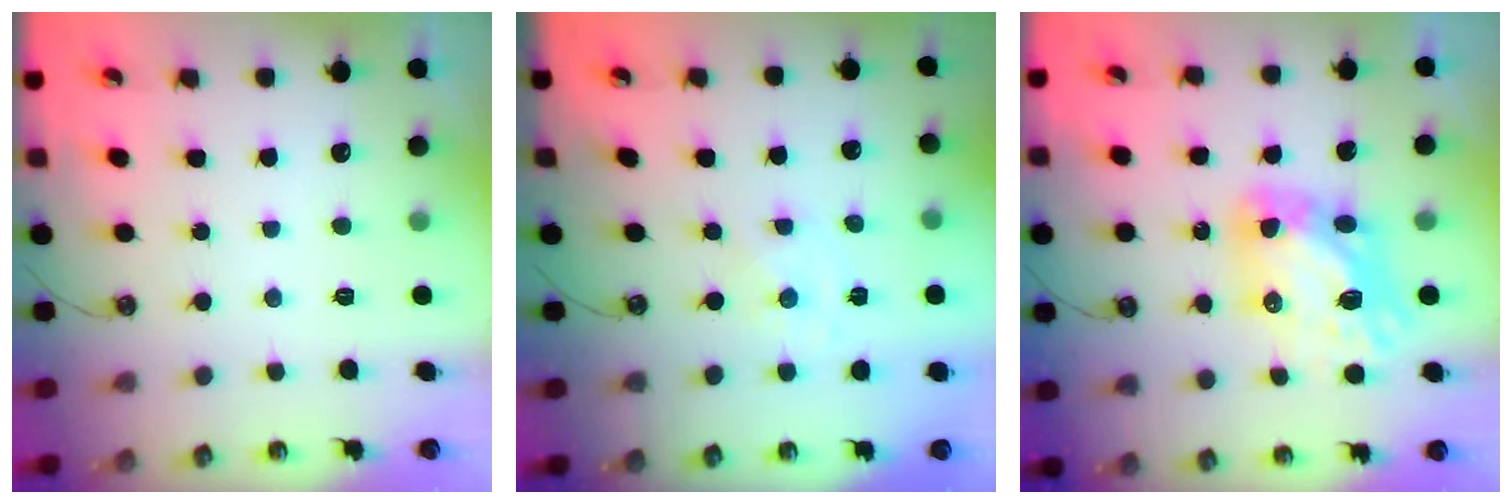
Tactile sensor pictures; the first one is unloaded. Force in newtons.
{"total": 0.0}
{"total": 12.0, "press": 11.9, "slide": 1.3}